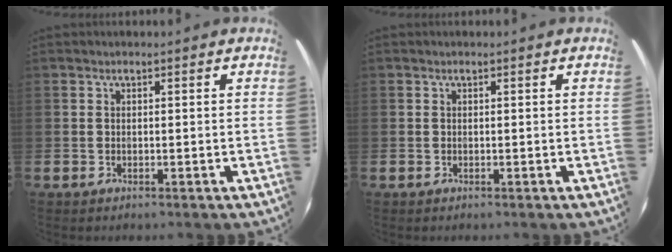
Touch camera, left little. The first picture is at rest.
{"total": 0.0}